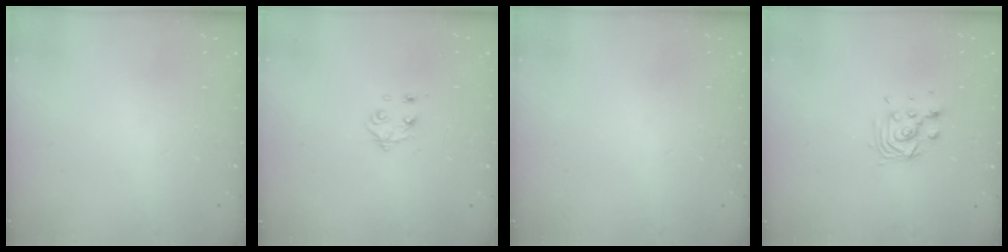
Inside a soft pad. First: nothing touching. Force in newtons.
{"total": 4.2, "press": 4.1, "slide": 0.8}
{"total": 0.0}
{"total": 6.8, "press": 6.8, "slide": 0.5}